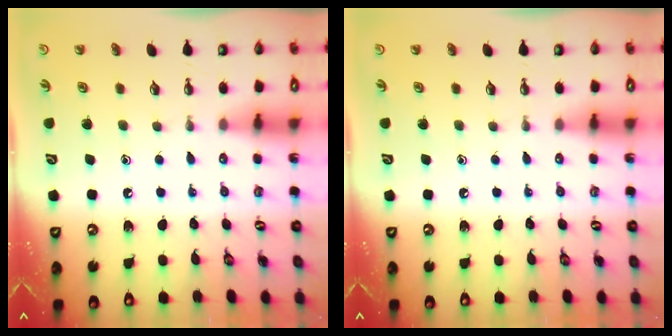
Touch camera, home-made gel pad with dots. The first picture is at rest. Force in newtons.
{"total": 0.0}